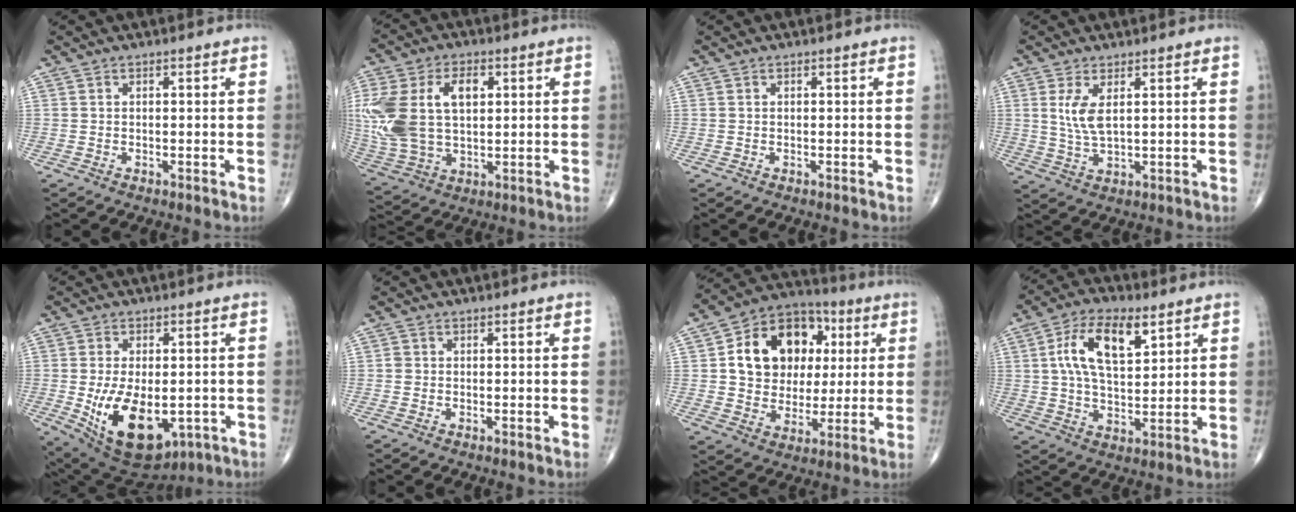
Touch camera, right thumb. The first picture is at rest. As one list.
[{"total": 19.4, "force": [3.5, 12.0, 14.8], "torque": [-0.325, 0.007, 0.072]}, {"total": 0.0}, {"total": 5.3, "force": [1.6, 2.0, 4.6], "torque": [-0.100, -0.013, 0.039]}, {"total": 16.0, "force": [-3.9, 8.9, 12.7], "torque": [-0.211, -0.011, -0.034]}, {"total": 0.9, "force": [-0.1, 0.8, 0.2], "torque": [0.000, 0.002, -0.002]}, {"total": 18.0, "force": [3.9, 14.1, 10.4], "torque": [-0.131, 0.012, 0.065]}, {"total": 12.8, "force": [4.7, 6.2, 10.2], "torque": [-0.175, -0.005, 0.084]}]